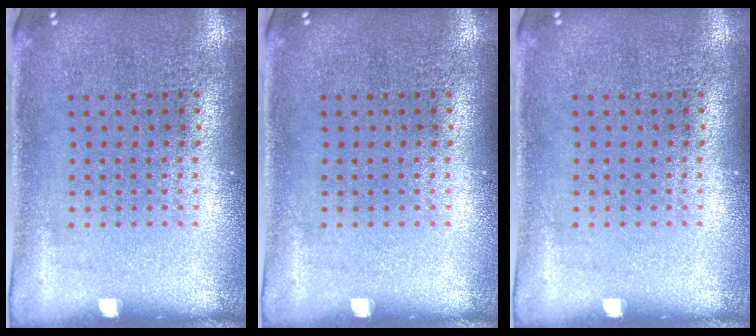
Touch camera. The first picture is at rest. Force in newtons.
{"total": 0.0}
{"total": 0.0}